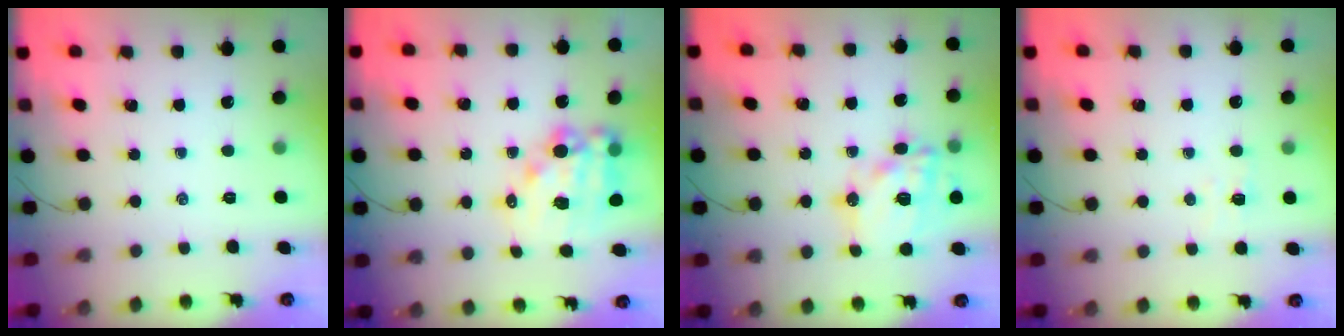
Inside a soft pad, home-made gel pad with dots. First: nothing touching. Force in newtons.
{"total": 14.5, "press": 14.1, "slide": 3.4}
{"total": 18.3, "press": 17.9, "slide": 3.8}
{"total": 2.9, "press": 2.8, "slide": 0.8}